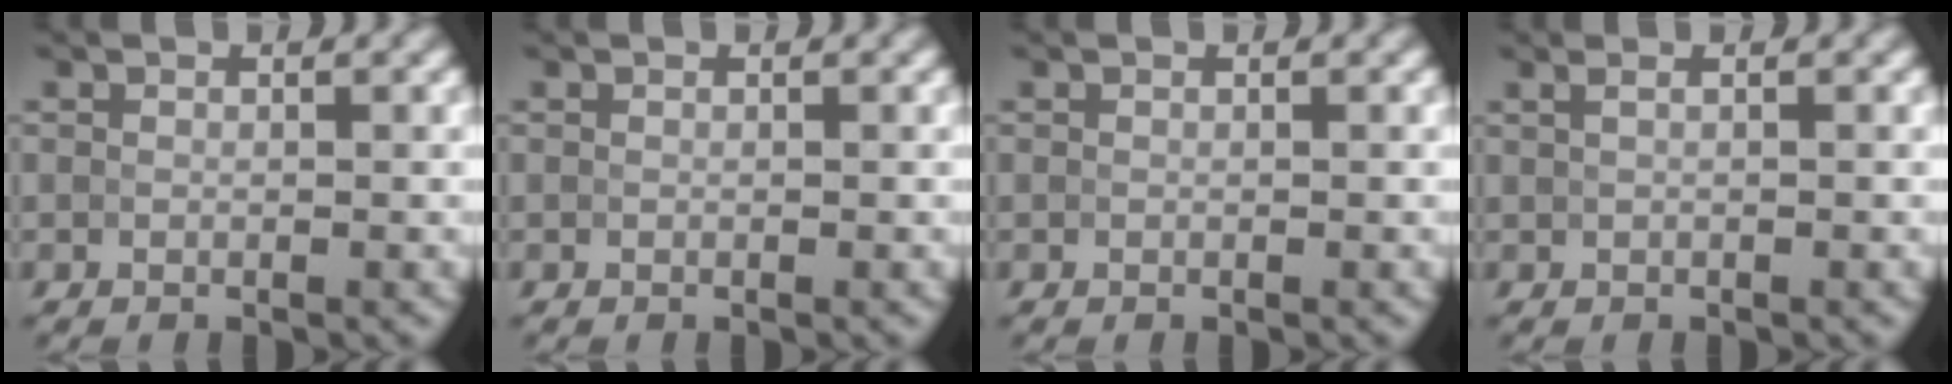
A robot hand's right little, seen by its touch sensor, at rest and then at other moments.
{"total": 0.0}
{"total": 0.0}
{"total": 1.8, "force": [0.8, 1.0, 1.3], "torque": [-0.013, 0.005, -0.006]}